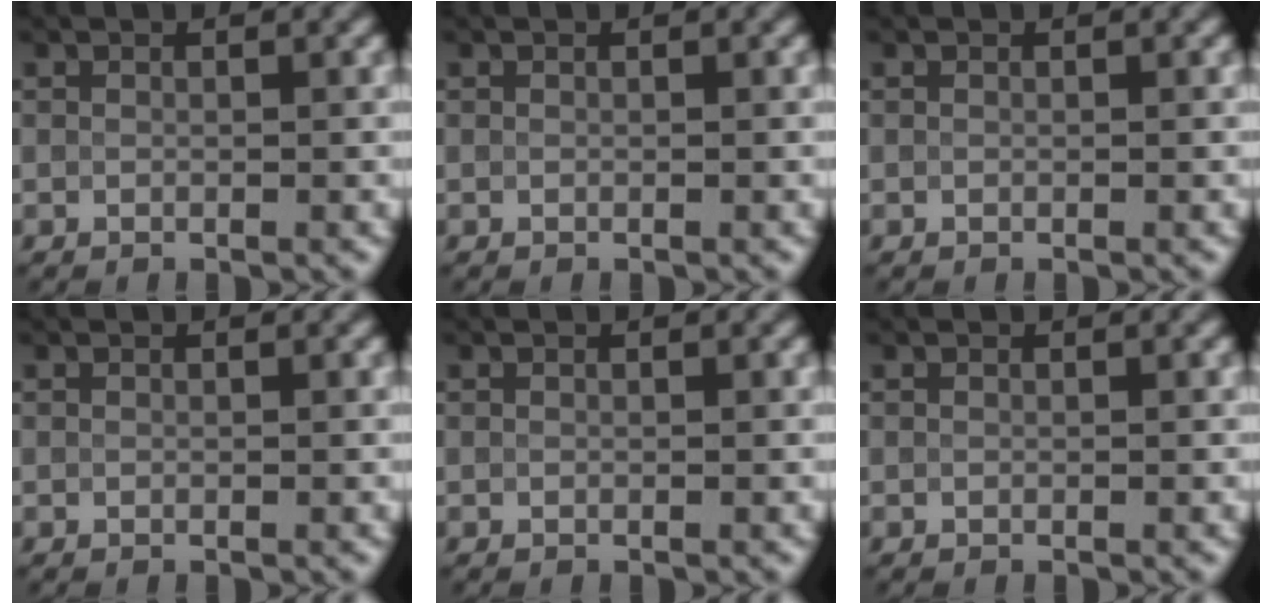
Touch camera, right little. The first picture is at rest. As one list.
[{"total": 0.0}, {"total": 0.0}, {"total": 0.0}, {"total": 0.0}, {"total": 0.0}]